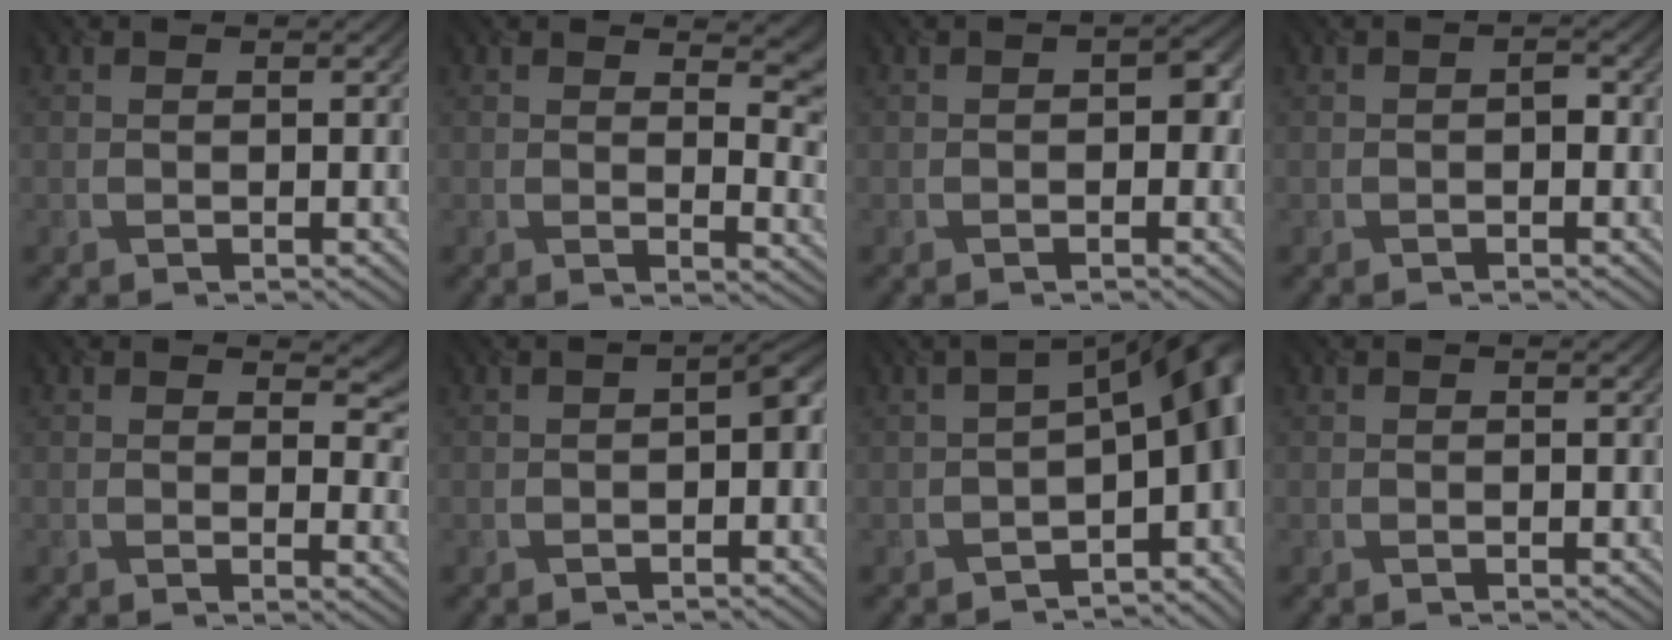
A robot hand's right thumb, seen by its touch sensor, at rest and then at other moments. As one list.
[{"total": 6.8, "force": [3.2, 3.1, 5.1], "torque": [-0.046, -0.009, 0.056]}, {"total": 1.9, "force": [-0.7, 1.4, 1.0], "torque": [-0.016, -0.008, -0.010]}, {"total": 0.9, "force": [-0.6, 0.6, 0.2], "torque": [-0.005, -0.005, -0.008]}, {"total": 4.3, "force": [2.2, 2.5, 2.7], "torque": [-0.032, -0.010, 0.033]}, {"total": 2.4, "force": [-1.1, 1.3, 1.7], "torque": [-0.029, -0.003, -0.017]}, {"total": 13.2, "force": [-3.3, 7.2, 10.5], "torque": [-0.106, -0.028, -0.026]}, {"total": 0.0}]